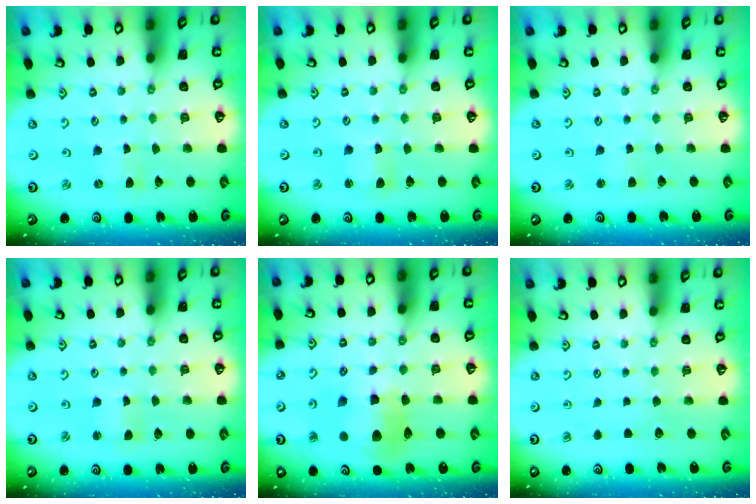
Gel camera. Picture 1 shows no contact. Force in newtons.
{"total": 2.2, "press": 2.2, "slide": 0.3}
{"total": 1.7, "press": 1.6, "slide": 0.2}
{"total": 1.3, "press": 1.3, "slide": 0.3}
{"total": 11.9, "press": 11.8, "slide": 1.6}
{"total": 0.0}